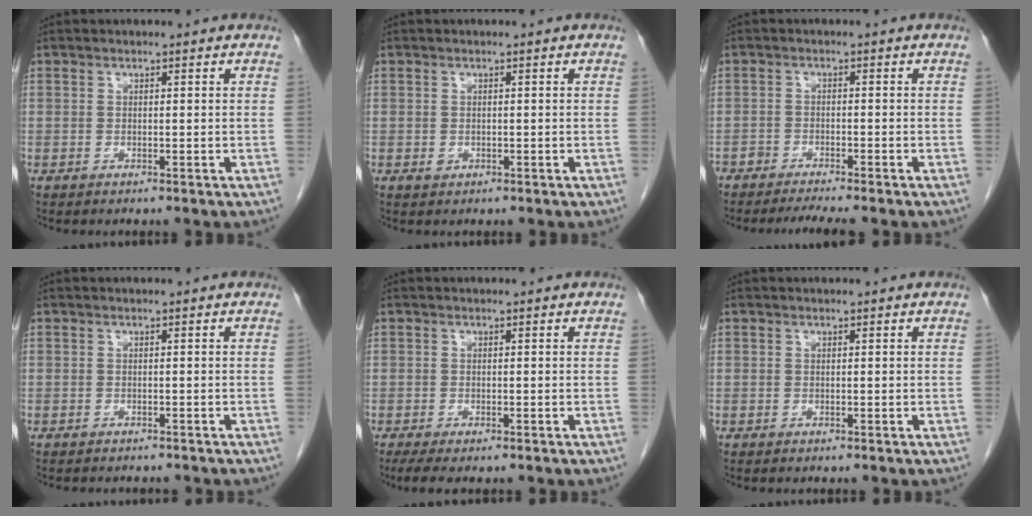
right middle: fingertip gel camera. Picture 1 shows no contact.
{"total": 0.7, "force": [-0.2, 0.5, 0.4], "torque": [-0.007, 0.000, 0.000]}
{"total": 4.5, "force": [-4.0, 0.1, 2.0], "torque": [-0.029, -0.010, -0.066]}
{"total": 4.3, "force": [-3.9, 1.3, 1.2], "torque": [-0.017, -0.001, -0.045]}
{"total": 4.6, "force": [-3.4, 1.3, 2.7], "torque": [-0.045, -0.014, -0.051]}
{"total": 0.0}